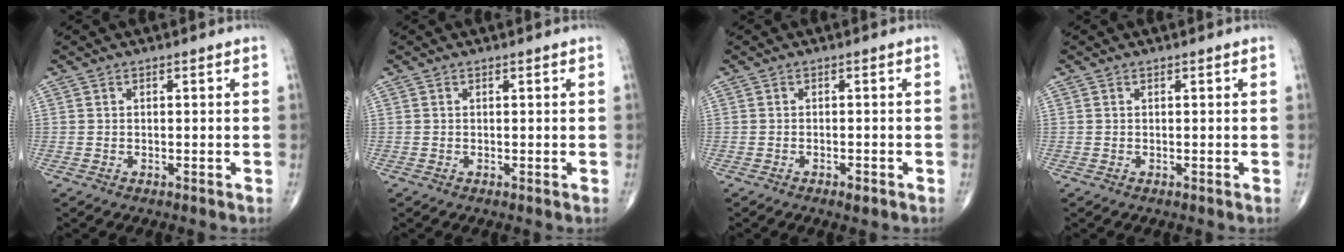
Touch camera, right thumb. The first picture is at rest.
{"total": 0.0}
{"total": 1.5, "force": [-1.0, 0.5, 1.0], "torque": [-0.021, 0.001, -0.015]}
{"total": 0.0}